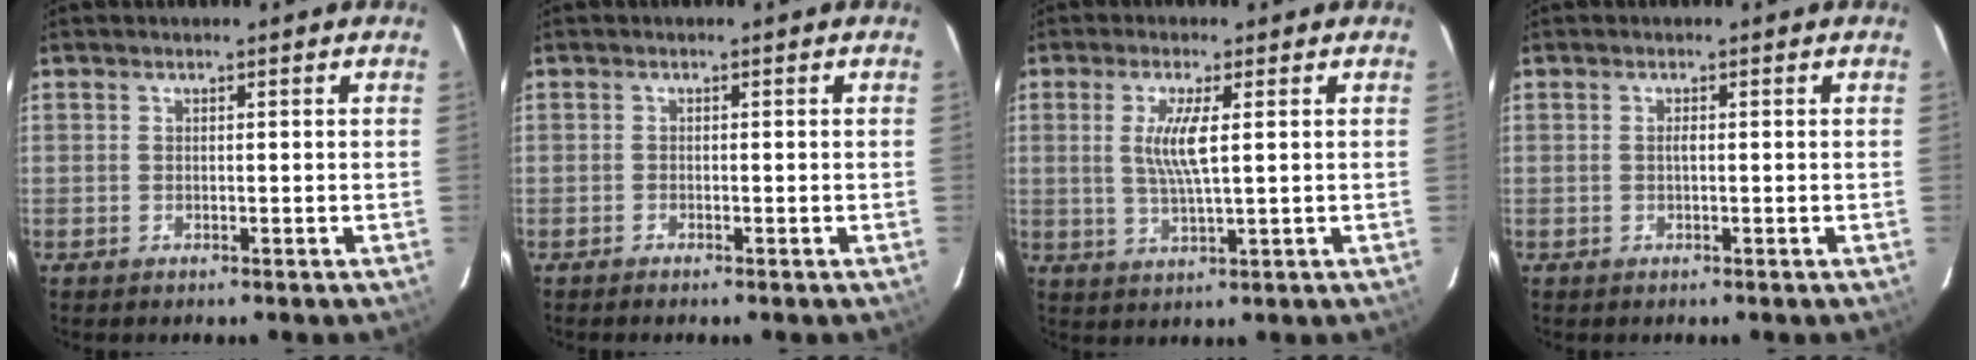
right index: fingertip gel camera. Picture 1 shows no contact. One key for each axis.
{"total": 0.6, "fx": -0.6, "fy": 0.0, "fz": 0.1, "tx": -0.003, "ty": -0.003, "tz": -0.011}
{"total": 5.8, "fx": 1.1, "fy": 0.5, "fz": 5.7, "tx": -0.114, "ty": -0.006, "tz": 0.021}
{"total": 0.7, "fx": -0.1, "fy": 0.1, "fz": 0.7, "tx": -0.012, "ty": 0.003, "tz": -0.003}